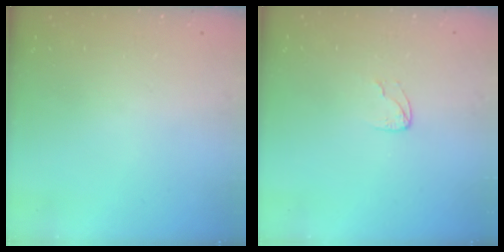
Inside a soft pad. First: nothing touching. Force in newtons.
{"total": 3.3, "press": 3.3, "slide": 0.3}